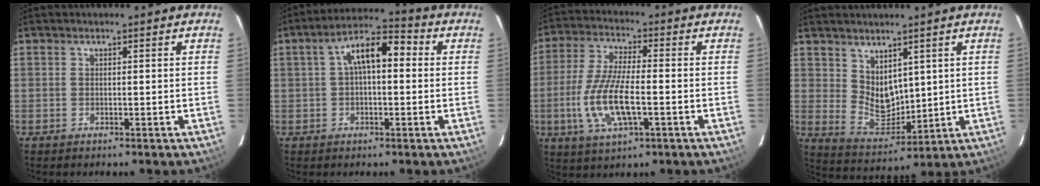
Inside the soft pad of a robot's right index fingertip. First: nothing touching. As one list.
[{"total": 8.7, "force": [1.2, 4.1, 7.6], "torque": [-0.134, 0.033, 0.017]}, {"total": 12.4, "force": [-3.2, 3.9, 11.4], "torque": [-0.240, -0.008, -0.061]}, {"total": 7.6, "force": [4.1, 4.9, 4.1], "torque": [-0.072, -0.009, 0.096]}]